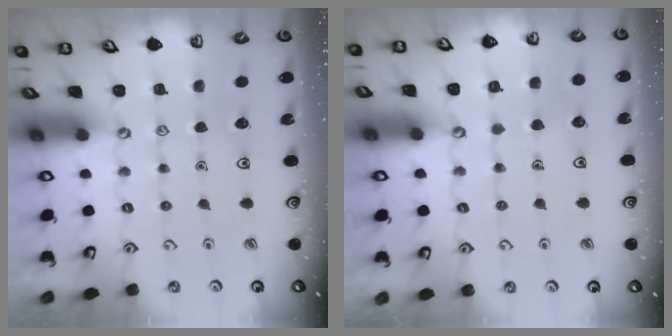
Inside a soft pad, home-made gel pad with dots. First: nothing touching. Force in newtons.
{"total": 3.5, "press": 3.5, "slide": 0.1}